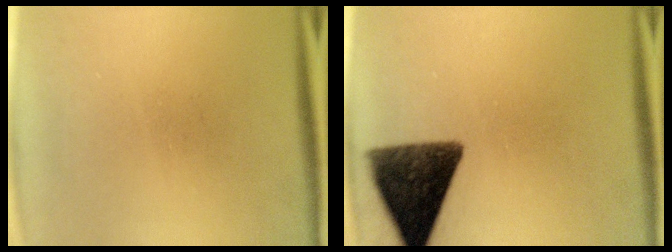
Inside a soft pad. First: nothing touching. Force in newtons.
{"total": 12.3}